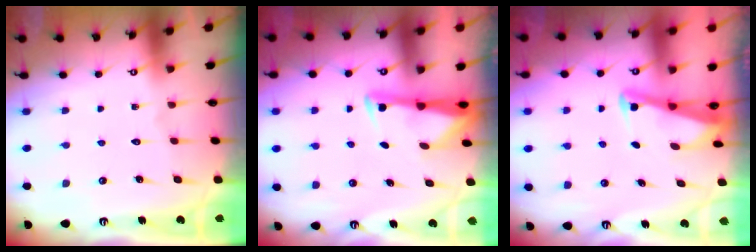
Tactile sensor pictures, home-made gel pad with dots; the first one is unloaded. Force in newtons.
{"total": 3.1, "press": 3.0, "slide": 0.4}
{"total": 2.8, "press": 2.8, "slide": 0.3}